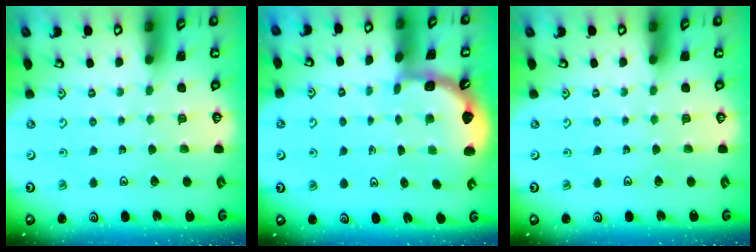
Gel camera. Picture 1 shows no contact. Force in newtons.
{"total": 2.1, "press": 2.1, "slide": 0.2}
{"total": 0.0}